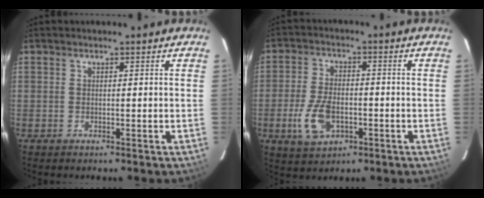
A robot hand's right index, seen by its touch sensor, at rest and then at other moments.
{"total": 9.1, "force": [-3.1, 5.3, 6.8], "torque": [-0.149, -0.001, -0.050]}